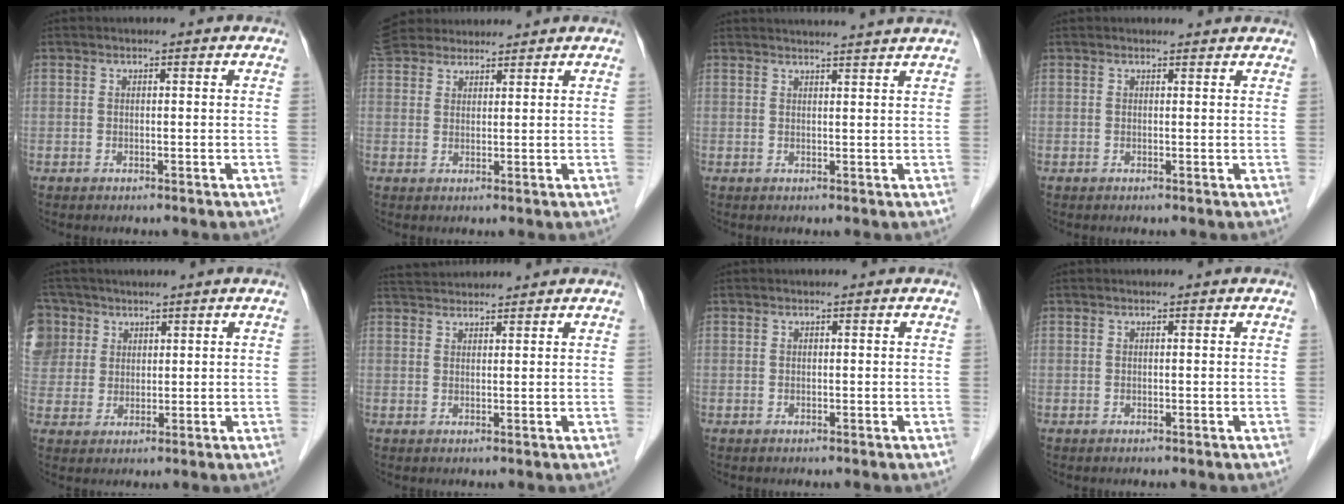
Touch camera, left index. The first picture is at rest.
{"total": 10.3, "force": [9.2, 3.6, 2.8], "torque": [-0.056, 0.049, 0.166]}
{"total": 7.6, "force": [7.2, -1.3, 1.9], "torque": [-0.018, 0.006, 0.080]}
{"total": 2.1, "force": [2.0, 0.4, 0.1], "torque": [-0.009, 0.007, 0.023]}
{"total": 13.8, "force": [6.5, 11.4, 4.3], "torque": [-0.158, 0.048, 0.145]}
{"total": 5.6, "force": [5.5, 0.3, 1.2], "torque": [-0.027, 0.038, 0.097]}
{"total": 0.0}
{"total": 0.0}